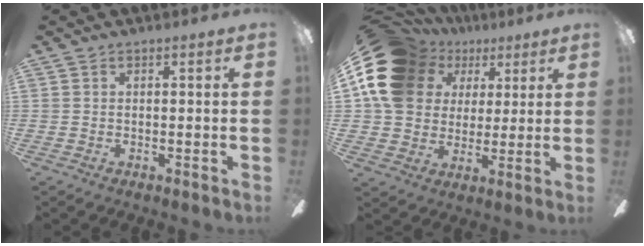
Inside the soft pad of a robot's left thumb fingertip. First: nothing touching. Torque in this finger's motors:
{"motor_torque": [0.12, 0.84, 1.42, -1.35, 0.32]}